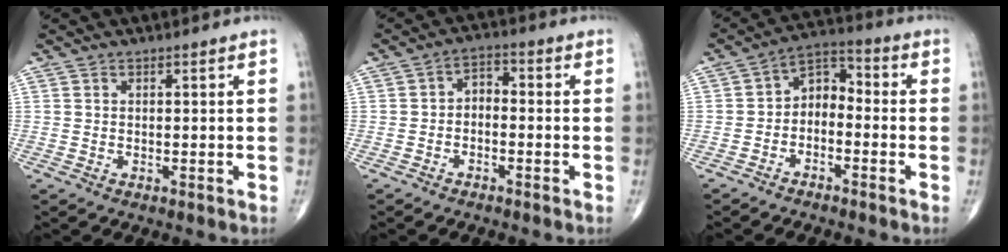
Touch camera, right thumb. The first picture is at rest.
{"total": 3.6, "force": [-1.1, 2.3, 2.5], "torque": [-0.031, 0.025, -0.031]}
{"total": 6.8, "force": [-2.1, 4.6, 4.5], "torque": [-0.055, 0.041, -0.053]}